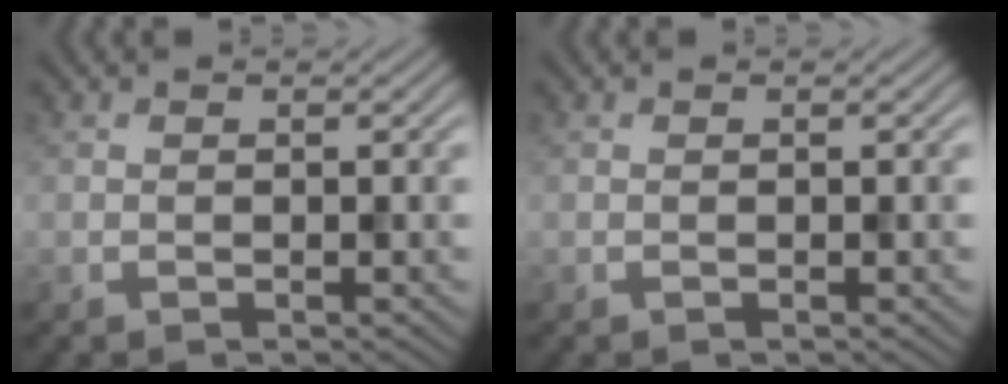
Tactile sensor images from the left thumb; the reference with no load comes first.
{"total": 0.0}